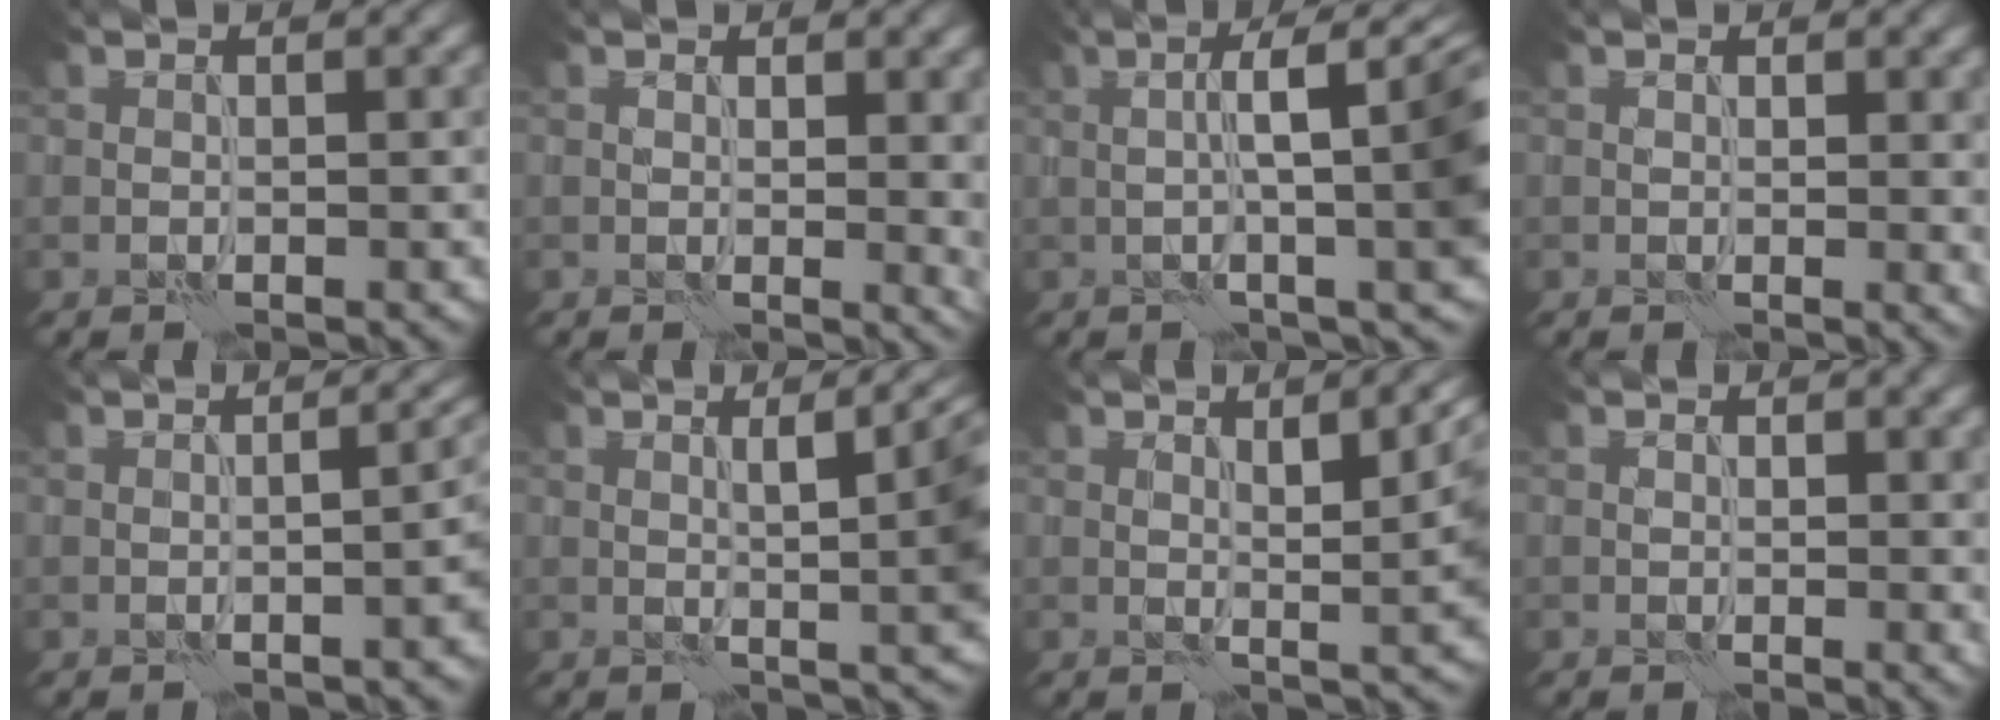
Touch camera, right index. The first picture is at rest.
{"total": 3.5, "force": [0.4, 1.7, 3.0], "torque": [-0.034, -0.004, 0.011]}
{"total": 9.9, "force": [1.8, 2.7, 9.4], "torque": [-0.120, 0.017, 0.026]}
{"total": 1.8, "force": [0.4, 1.0, 1.5], "torque": [-0.018, -0.004, 0.008]}
{"total": 5.4, "force": [-0.5, 2.3, 4.8], "torque": [-0.026, 0.014, -0.007]}
{"total": 8.7, "force": [1.9, 3.1, 7.9], "torque": [-0.071, 0.020, 0.024]}
{"total": 7.9, "force": [2.1, 2.8, 7.1], "torque": [-0.076, 0.010, 0.035]}
{"total": 1.4, "force": [0.4, 0.8, 1.1], "torque": [-0.013, -0.003, 0.007]}